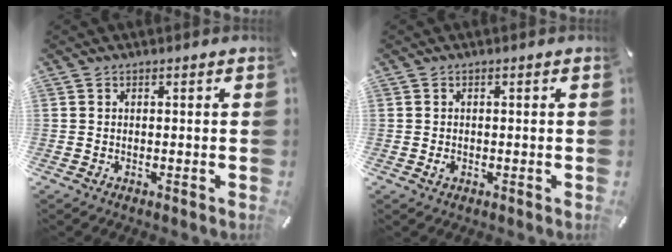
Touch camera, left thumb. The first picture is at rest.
{"total": 1.1, "force": [-0.2, 0.8, 0.7], "torque": [-0.014, 0.003, -0.004]}